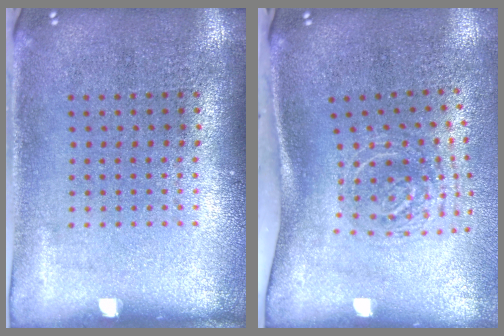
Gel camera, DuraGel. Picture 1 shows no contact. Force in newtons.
{"total": 1.9, "press": 1.4, "slide": 1.4}